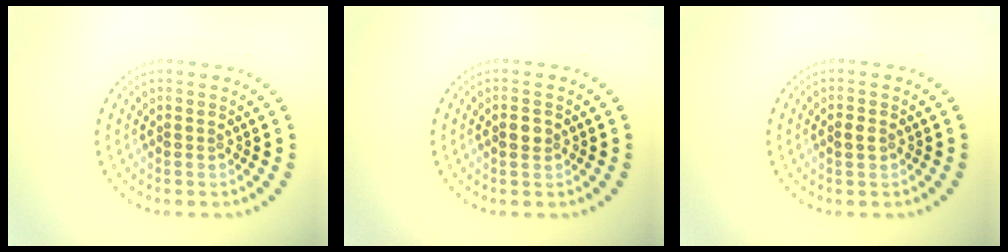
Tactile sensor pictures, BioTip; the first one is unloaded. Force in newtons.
{"total": 1.5, "press": 1.5, "slide": 0.3}
{"total": 1.0, "press": 1.0, "slide": 0.1}